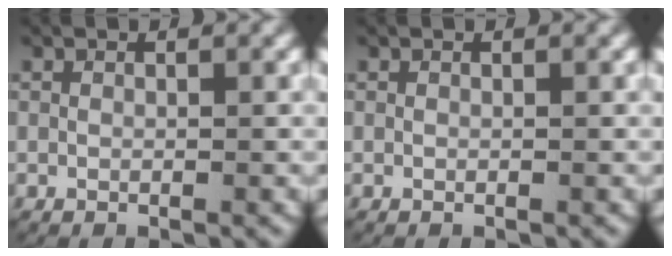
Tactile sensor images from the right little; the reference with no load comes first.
{"total": 0.0}